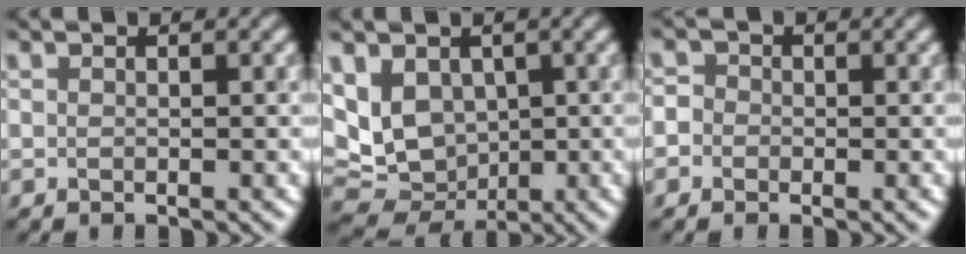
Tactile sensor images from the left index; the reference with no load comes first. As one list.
[{"total": 9.1, "force": [1.3, 7.1, 5.5], "torque": [-0.107, 0.007, 0.027]}, {"total": 2.8, "force": [-0.8, 2.6, 0.6], "torque": [0.018, 0.016, -0.047]}]